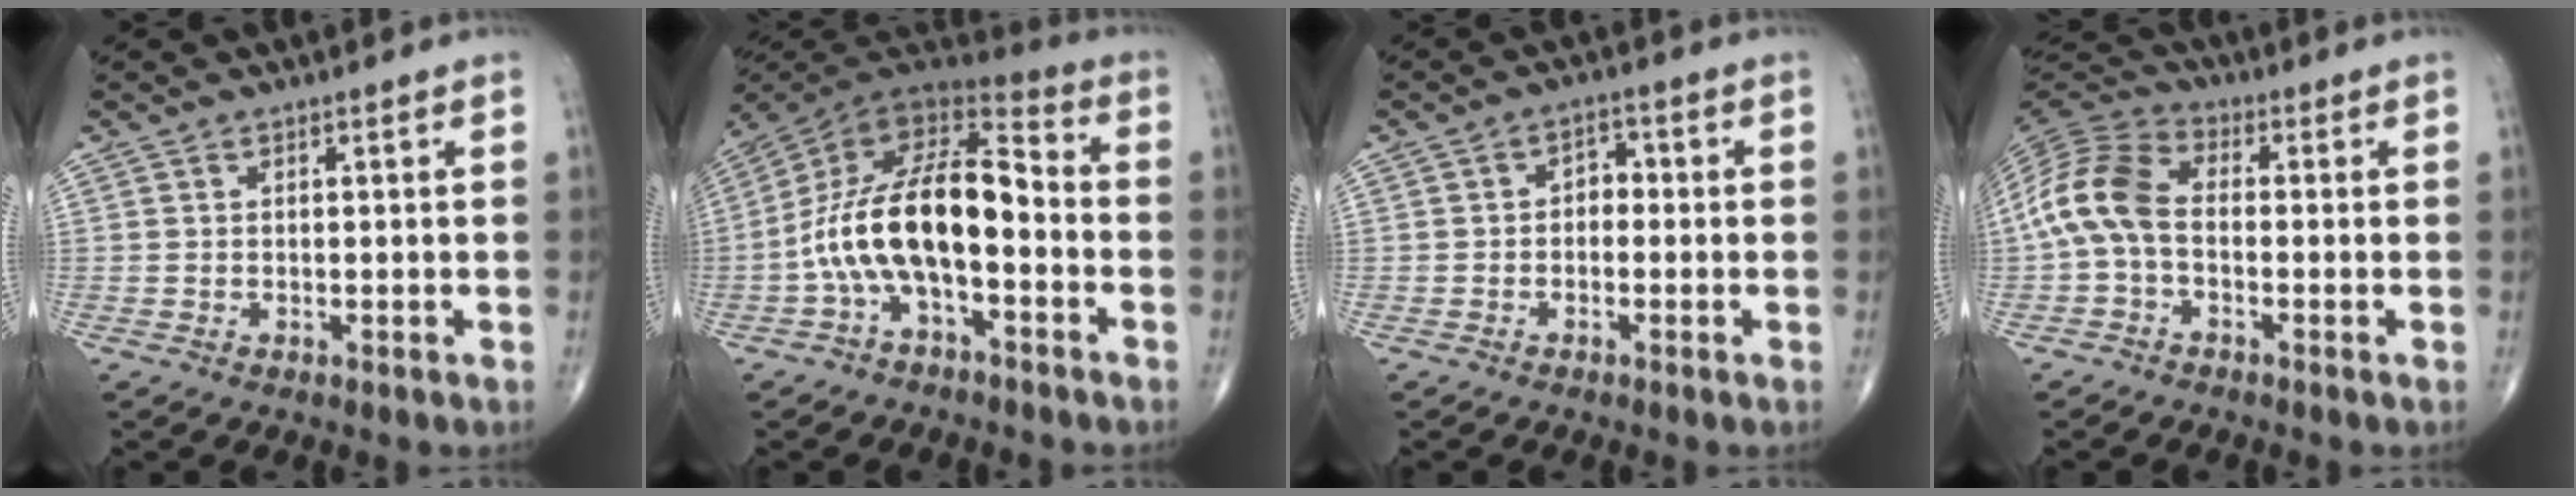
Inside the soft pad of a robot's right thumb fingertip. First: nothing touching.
{"total": 17.5, "force": [-3.6, 8.0, 15.1], "torque": [-0.266, 0.067, -0.074]}
{"total": 2.9, "force": [-0.4, 2.2, 2.0], "torque": [-0.008, 0.015, -0.018]}
{"total": 10.6, "force": [-1.1, 6.4, 8.4], "torque": [-0.173, 0.030, -0.037]}